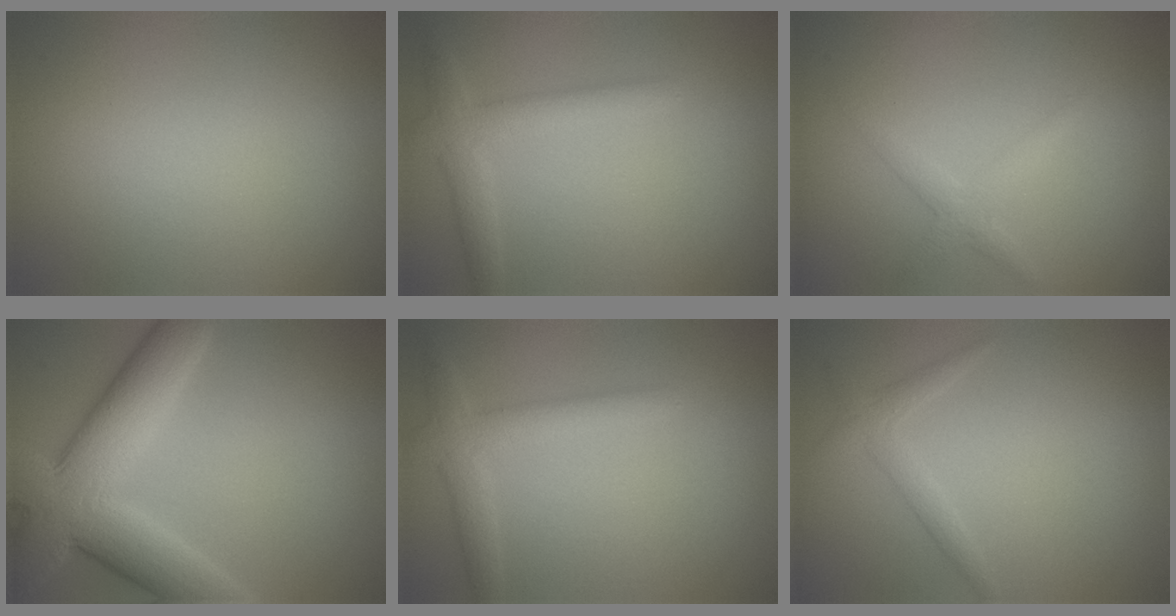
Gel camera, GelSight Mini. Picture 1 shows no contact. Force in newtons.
{"total": 2.9, "press": 2.9, "slide": 0.2}
{"total": 1.8, "press": 1.8, "slide": 0.1}
{"total": 9.8, "press": 9.8, "slide": 1.0}
{"total": 2.9, "press": 2.9, "slide": 0.2}
{"total": 1.6, "press": 1.6, "slide": 0.1}